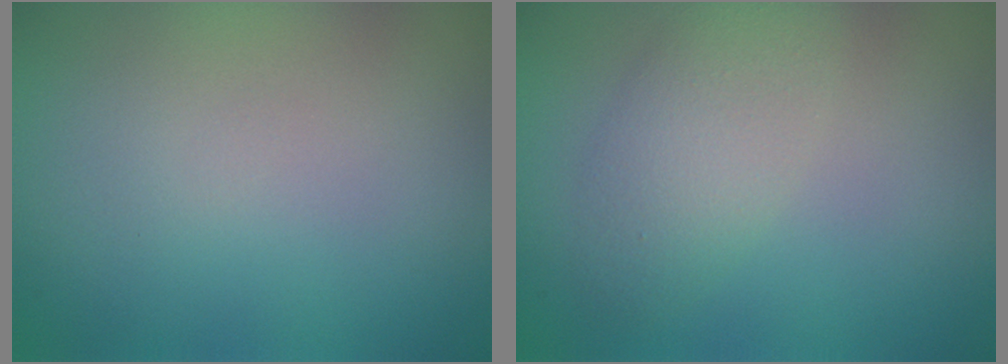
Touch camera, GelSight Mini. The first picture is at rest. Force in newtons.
{"total": 3.1, "press": 3.1, "slide": 0.0}